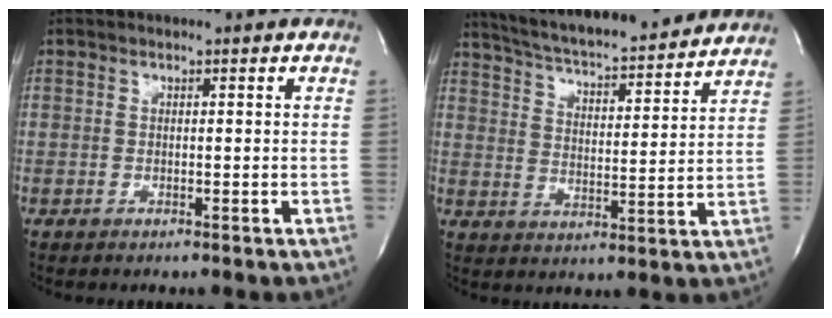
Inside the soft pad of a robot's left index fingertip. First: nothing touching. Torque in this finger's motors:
{"motor_torque": [-0.03, -0.11, 0.18, 0.11]}